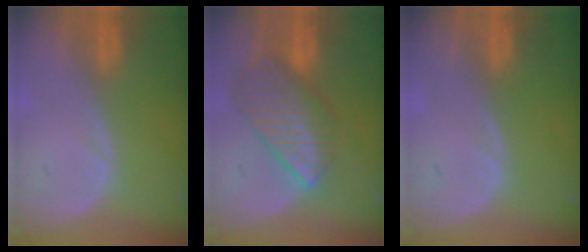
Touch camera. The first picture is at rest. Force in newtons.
{"total": 8.4, "press": 7.5, "slide": 3.9}
{"total": 0.0}